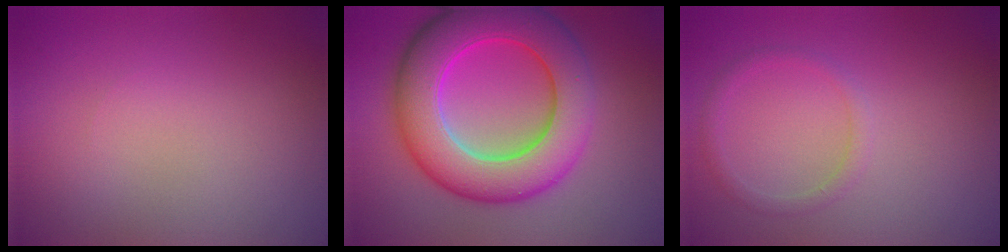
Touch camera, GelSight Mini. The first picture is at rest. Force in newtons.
{"total": 10.6, "press": 10.6, "slide": 0.3}
{"total": 1.3, "press": 1.3, "slide": 0.0}